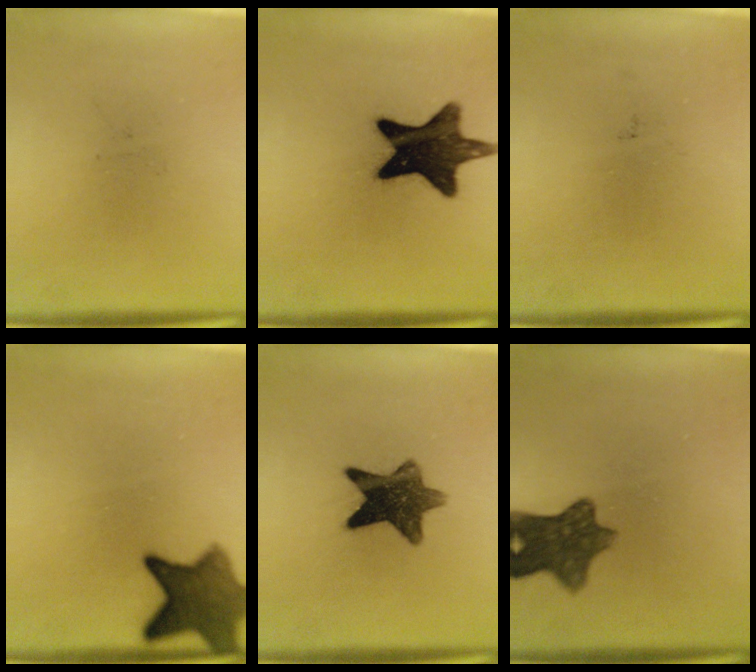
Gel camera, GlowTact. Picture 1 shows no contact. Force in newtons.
{"total": 15.3}
{"total": 0.0}
{"total": 9.3}
{"total": 10.2}
{"total": 9.0}